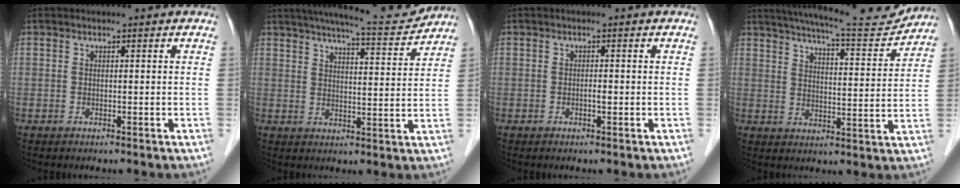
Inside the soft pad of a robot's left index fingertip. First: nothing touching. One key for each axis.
{"total": 11.8, "fx": 11.0, "fy": 0.4, "fz": 4.3, "tx": -0.065, "ty": -0.004, "tz": 0.149}
{"total": 0.8, "fx": -0.3, "fy": 0.2, "fz": 0.7, "tx": -0.014, "ty": 0.000, "tz": -0.005}
{"total": 14.8, "fx": 13.8, "fy": 0.6, "fz": 5.4, "tx": -0.087, "ty": -0.012, "tz": 0.192}